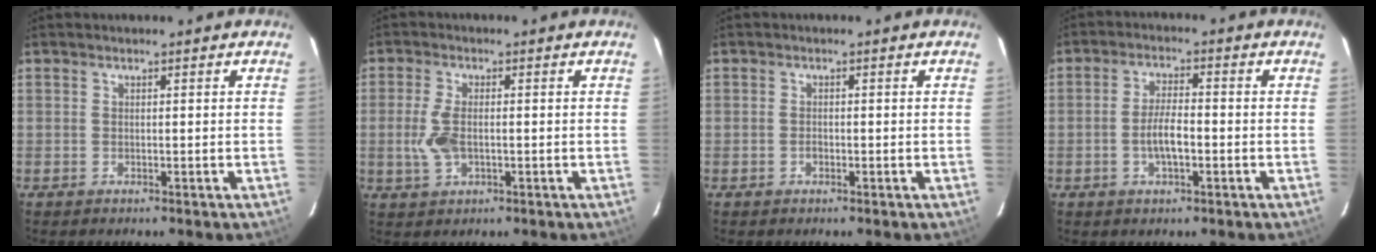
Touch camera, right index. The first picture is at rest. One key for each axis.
{"total": 5.6, "fx": -0.8, "fy": 2.8, "fz": 4.9, "tx": -0.109, "ty": -0.002, "tz": -0.014}
{"total": 1.0, "fx": -0.5, "fy": 0.7, "fz": 0.6, "tx": -0.012, "ty": 0.002, "tz": -0.009}
{"total": 5.2, "fx": -1.6, "fy": 1.7, "fz": 4.7, "tx": -0.091, "ty": 0.002, "tz": -0.026}